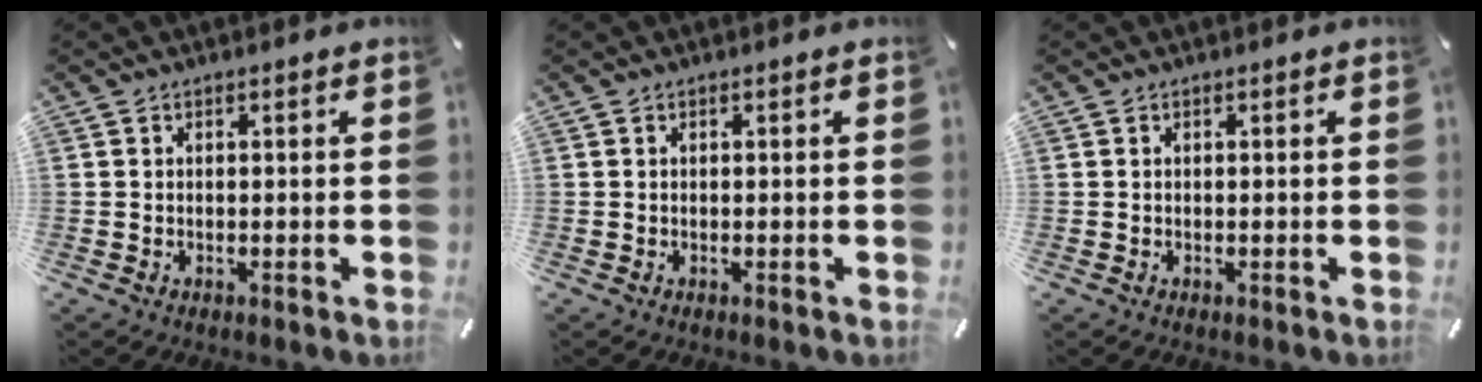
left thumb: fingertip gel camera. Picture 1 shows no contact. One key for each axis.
{"total": 0.0}
{"total": 0.0}